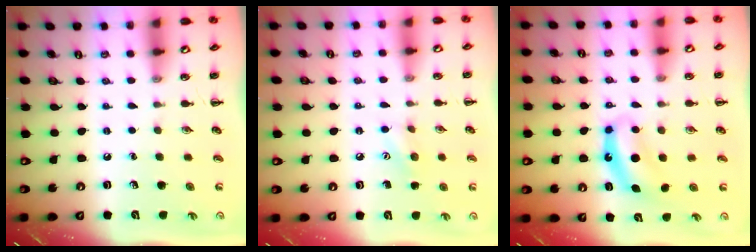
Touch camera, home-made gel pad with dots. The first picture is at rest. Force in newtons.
{"total": 7.6, "press": 7.4, "slide": 1.8}
{"total": 7.1, "press": 7.0, "slide": 0.4}